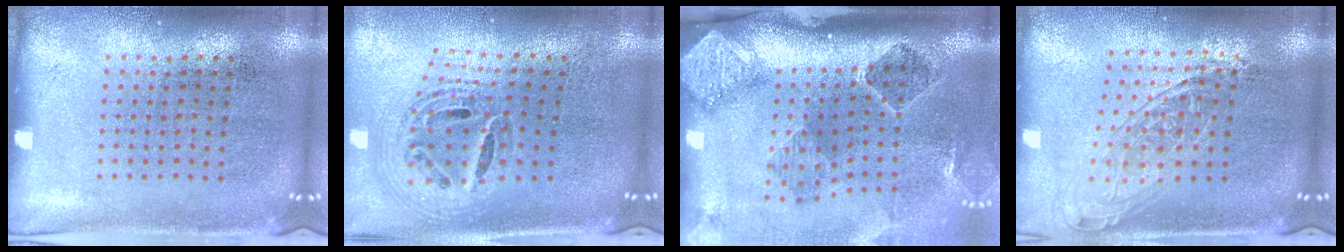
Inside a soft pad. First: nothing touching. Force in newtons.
{"total": 1.5, "press": 1.3, "slide": 0.8}
{"total": 2.8, "press": 1.9, "slide": 2.2}
{"total": 1.6, "press": 1.3, "slide": 0.9}